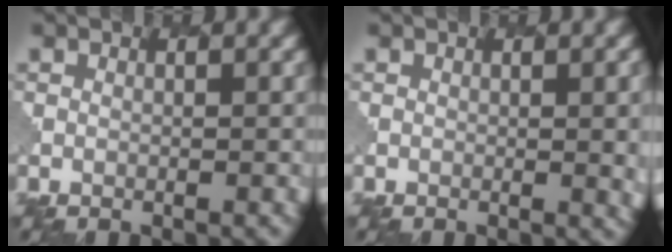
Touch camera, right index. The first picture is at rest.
{"total": 2.2, "force": [0.0, 0.5, 2.2], "torque": [-0.028, -0.003, 0.002]}